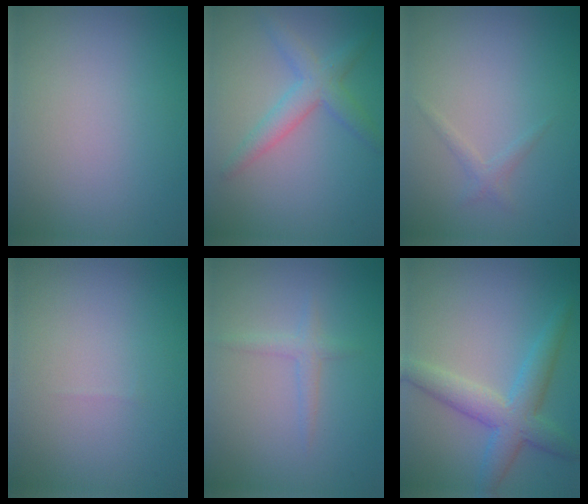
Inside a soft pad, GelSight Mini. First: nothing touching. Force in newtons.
{"total": 3.3, "press": 3.3, "slide": 0.1}
{"total": 0.9, "press": 0.9, "slide": 0.1}
{"total": 0.0}
{"total": 1.3, "press": 1.3, "slide": 0.1}
{"total": 4.6, "press": 4.6, "slide": 0.1}